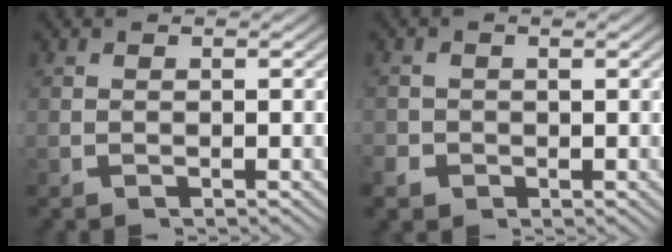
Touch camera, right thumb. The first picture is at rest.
{"total": 1.9, "force": [-0.8, 1.7, 0.4], "torque": [-0.007, -0.007, -0.014]}